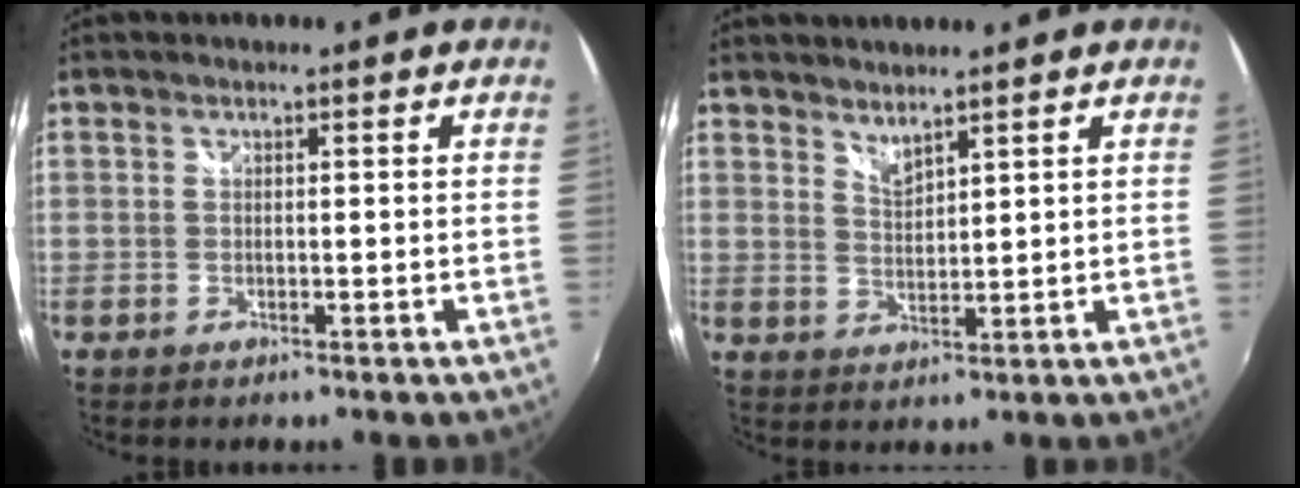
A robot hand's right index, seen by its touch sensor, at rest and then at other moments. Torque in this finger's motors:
{"motor_torque": [-0.07, 0.18, 0.03, 0.00]}